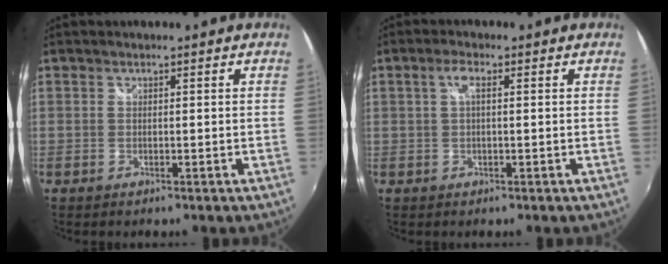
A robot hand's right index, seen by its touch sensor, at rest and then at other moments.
{"total": 2.5, "force": [0.5, 0.6, 2.3], "torque": [-0.046, 0.006, 0.007]}